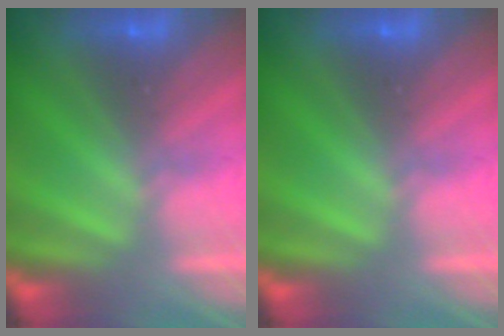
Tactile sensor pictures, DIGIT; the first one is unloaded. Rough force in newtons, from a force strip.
{"total": 0.0}